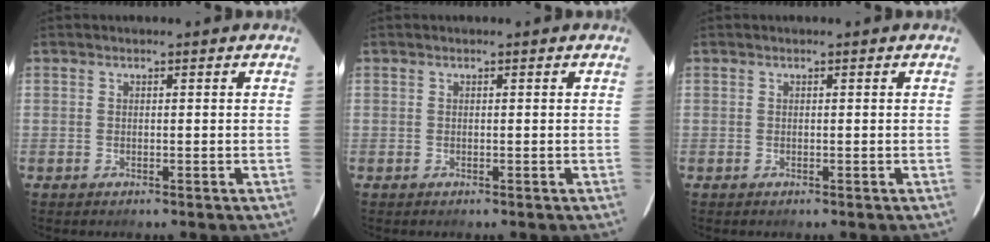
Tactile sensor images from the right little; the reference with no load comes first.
{"total": 0.0}
{"total": 0.0}